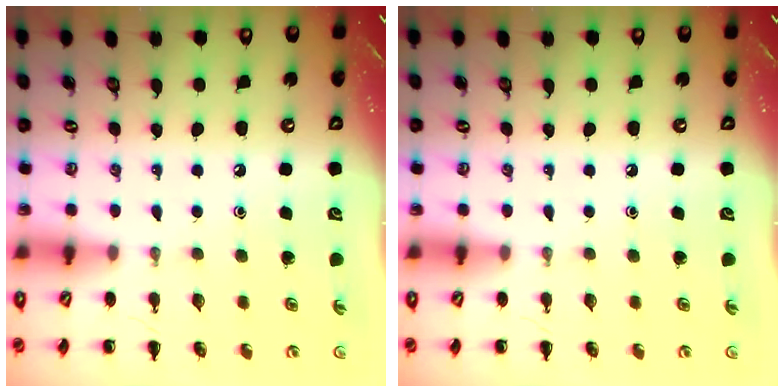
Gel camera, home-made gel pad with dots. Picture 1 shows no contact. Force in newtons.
{"total": 0.0}